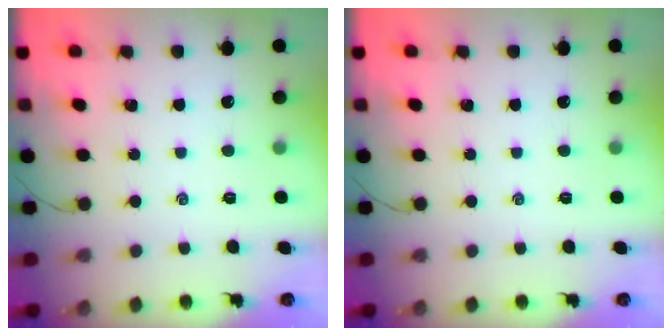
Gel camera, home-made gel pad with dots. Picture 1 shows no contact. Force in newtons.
{"total": 0.0}